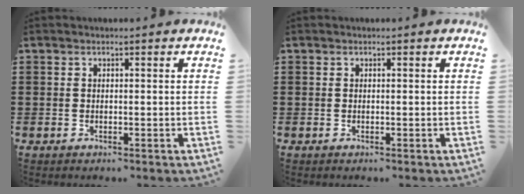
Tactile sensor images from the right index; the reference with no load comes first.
{"total": 0.0}